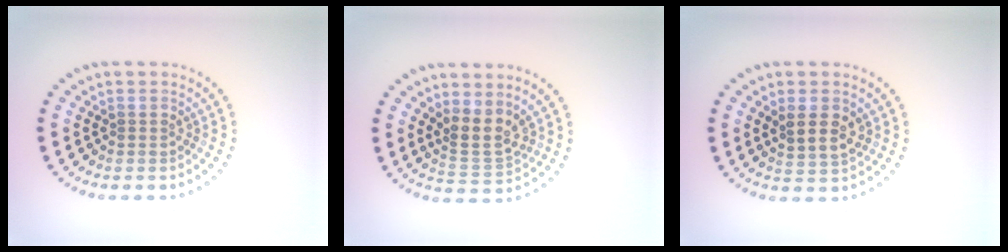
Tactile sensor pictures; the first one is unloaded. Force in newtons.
{"total": 3.0, "press": 2.4, "slide": 1.9}
{"total": 2.6, "press": 2.4, "slide": 1.0}